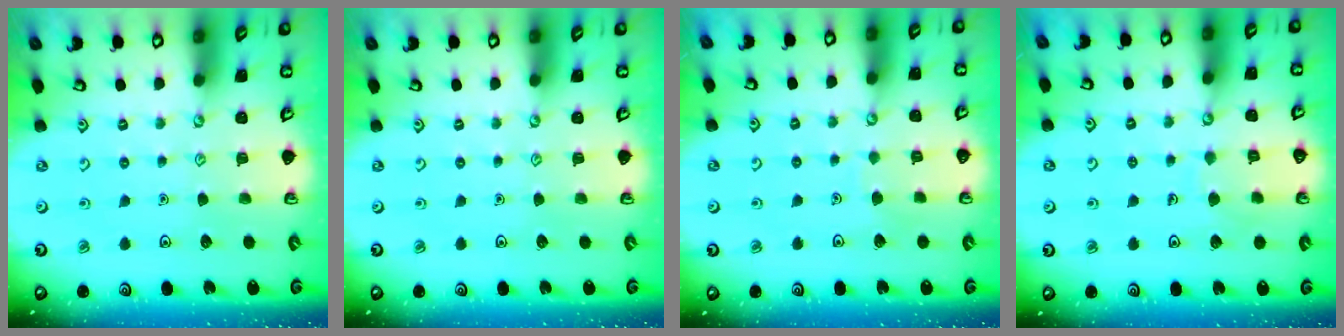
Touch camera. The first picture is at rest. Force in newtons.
{"total": 0.0}
{"total": 2.6, "press": 2.6, "slide": 0.1}
{"total": 5.8, "press": 5.8, "slide": 0.4}